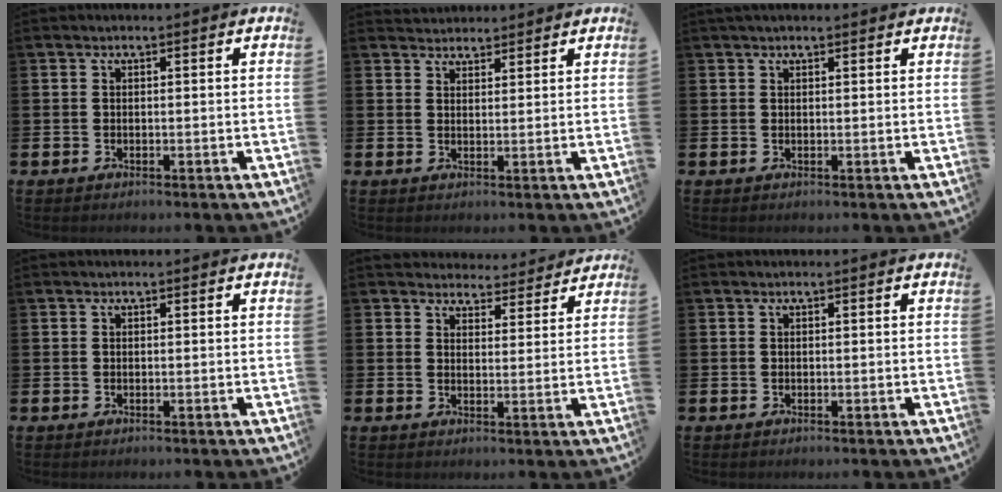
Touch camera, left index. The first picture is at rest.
{"total": 2.7, "force": [2.6, 0.7, -0.3], "torque": [0.003, -0.010, 0.048]}
{"total": 1.1, "force": [0.9, 0.3, 0.4], "torque": [-0.006, 0.001, 0.016]}
{"total": 0.0}
{"total": 4.5, "force": [4.3, 1.3, -0.1], "torque": [0.001, -0.033, 0.074]}
{"total": 0.0}